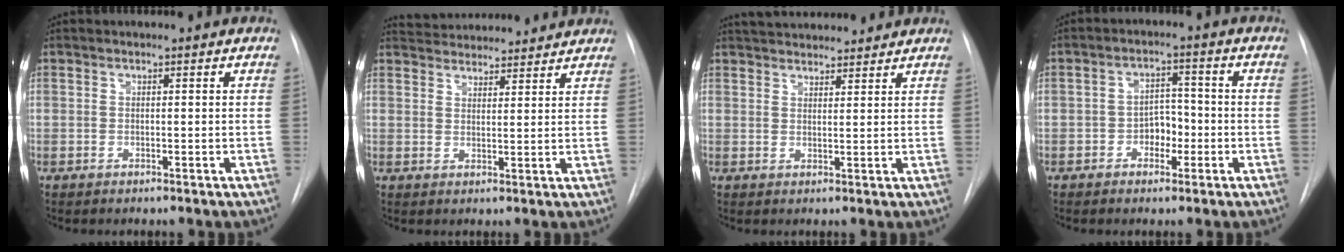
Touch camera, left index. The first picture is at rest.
{"total": 11.1, "force": [10.6, 2.0, 2.5], "torque": [-0.037, 0.022, 0.148]}
{"total": 9.4, "force": [8.8, 1.9, 2.7], "torque": [-0.039, 0.024, 0.127]}
{"total": 4.1, "force": [-1.8, 2.7, 2.6], "torque": [-0.035, 0.008, -0.031]}